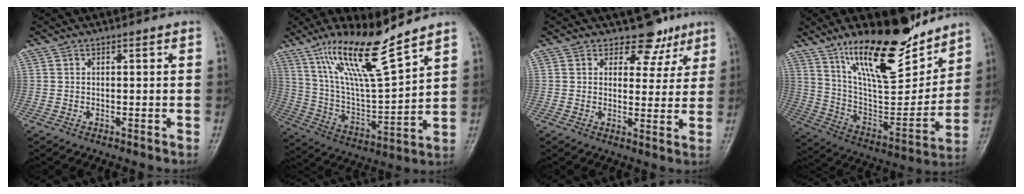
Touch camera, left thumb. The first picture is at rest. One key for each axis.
{"total": 16.8, "fx": 11.9, "fy": 2.3, "fz": 11.7, "tx": -0.204, "ty": -0.065, "tz": 0.233}
{"total": 5.8, "fx": 4.3, "fy": 3.7, "fz": 1.2, "tx": 0.020, "ty": -0.026, "tz": 0.055}
{"total": 23.1, "fx": 16.1, "fy": 7.9, "fz": 14.6, "tx": -0.193, "ty": -0.090, "tz": 0.280}